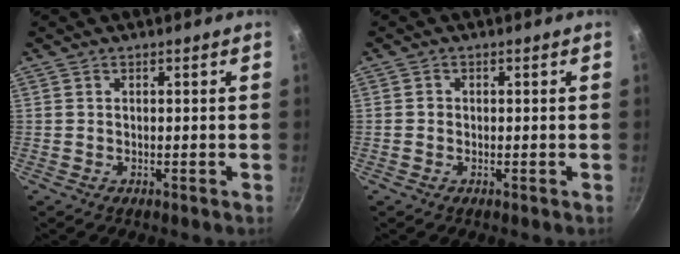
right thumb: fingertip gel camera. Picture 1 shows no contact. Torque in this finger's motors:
{"motor_torque": [0.08, 0.12, -0.15, 0.08, 0.01]}